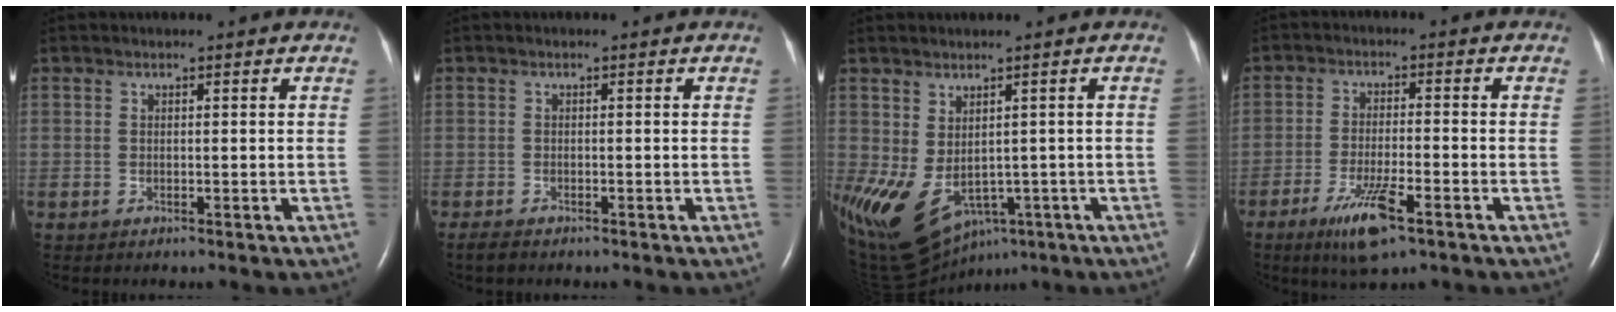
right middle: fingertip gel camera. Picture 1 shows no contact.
{"total": 1.4, "force": [-1.2, 0.5, 0.7], "torque": [-0.018, -0.003, -0.017]}
{"total": 15.3, "force": [-6.6, 9.3, 10.2], "torque": [-0.209, -0.016, -0.084]}
{"total": 7.8, "force": [-4.5, 1.1, 6.3], "torque": [-0.123, -0.015, -0.076]}